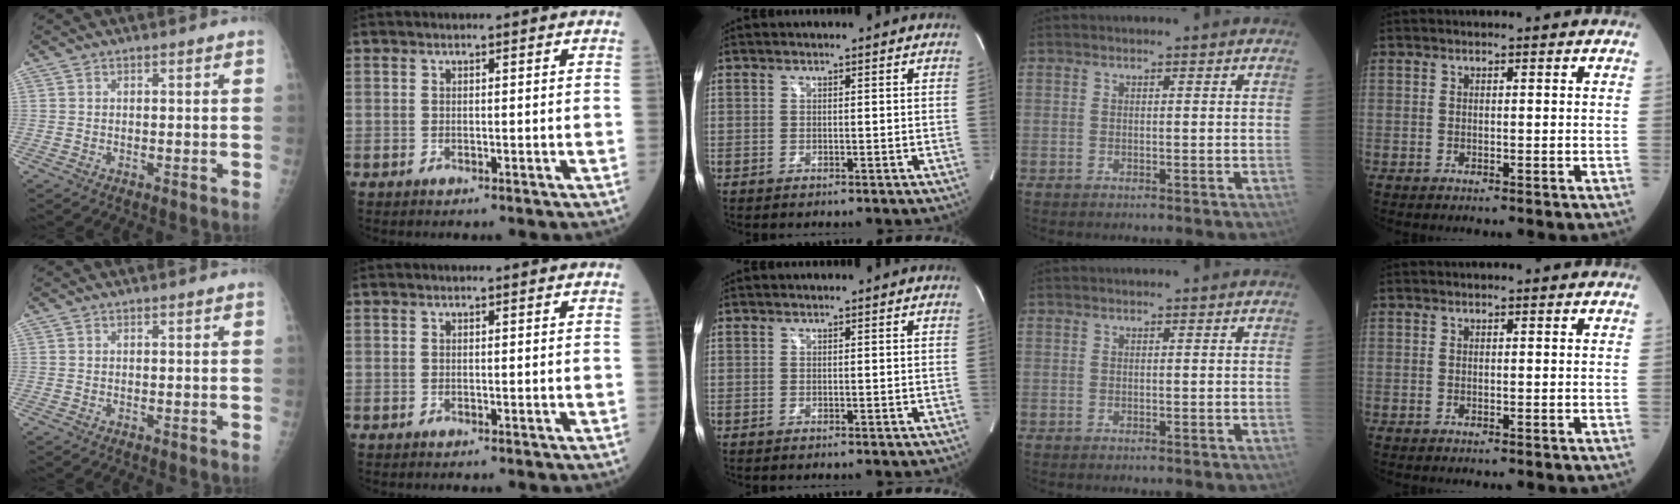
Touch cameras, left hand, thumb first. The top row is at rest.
{}